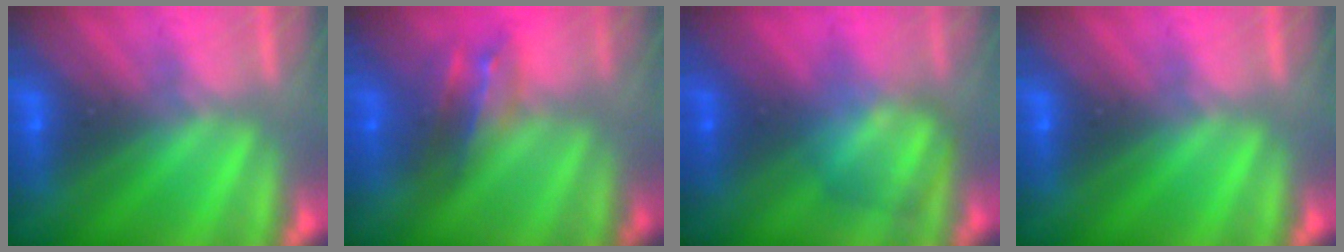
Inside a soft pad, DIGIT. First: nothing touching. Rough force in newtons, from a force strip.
{"total": 2.9}
{"total": 3.5}
{"total": 0.0}